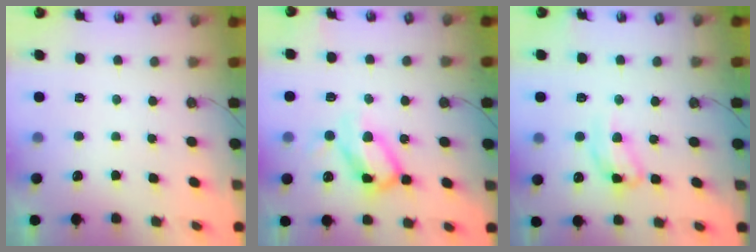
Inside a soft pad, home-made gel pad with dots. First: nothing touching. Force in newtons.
{"total": 12.2, "press": 12.1, "slide": 1.2}
{"total": 12.3, "press": 12.3, "slide": 0.8}